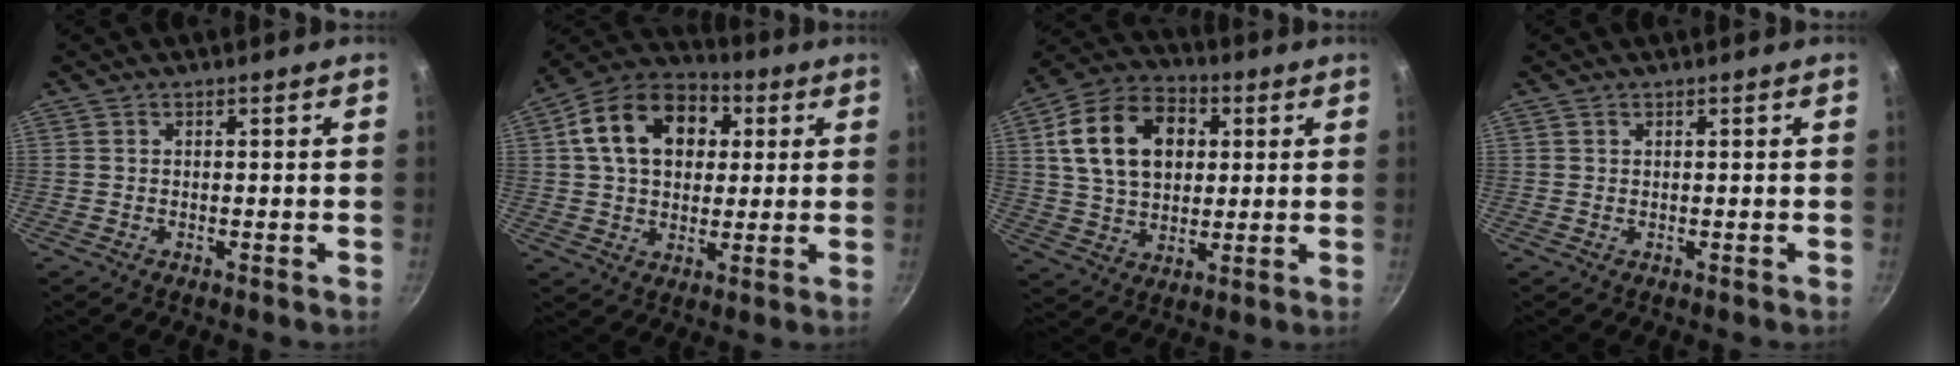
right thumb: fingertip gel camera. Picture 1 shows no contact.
{"total": 17.2, "force": [4.4, 12.3, 11.3], "torque": [-0.167, 0.021, 0.058]}
{"total": 17.3, "force": [4.0, 12.1, 11.6], "torque": [-0.178, 0.011, 0.060]}
{"total": 0.0}